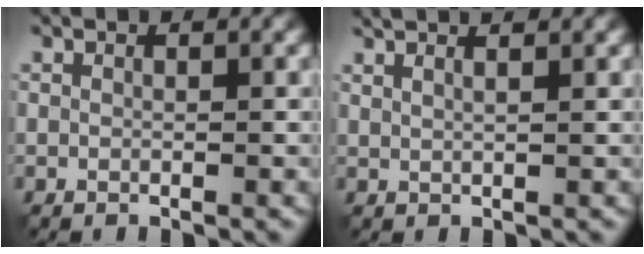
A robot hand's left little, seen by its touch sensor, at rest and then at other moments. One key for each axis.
{"total": 4.2, "fx": 2.8, "fy": 1.5, "fz": 2.7, "tx": -0.027, "ty": 0.030, "tz": 0.017}